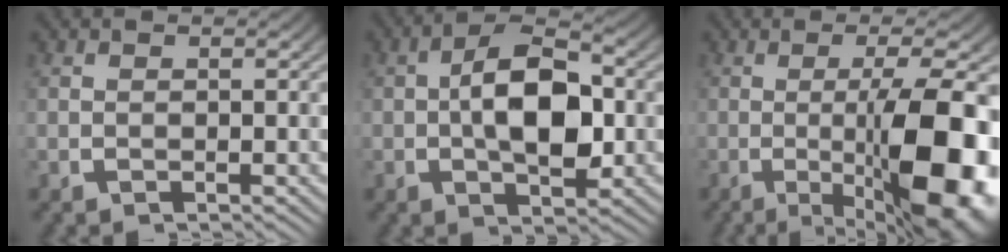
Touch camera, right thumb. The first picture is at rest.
{"total": 8.6, "force": [-0.8, 4.9, 7.1], "torque": [-0.125, -0.014, -0.010]}
{"total": 13.8, "force": [-3.5, 4.8, 12.5], "torque": [-0.174, -0.025, -0.039]}